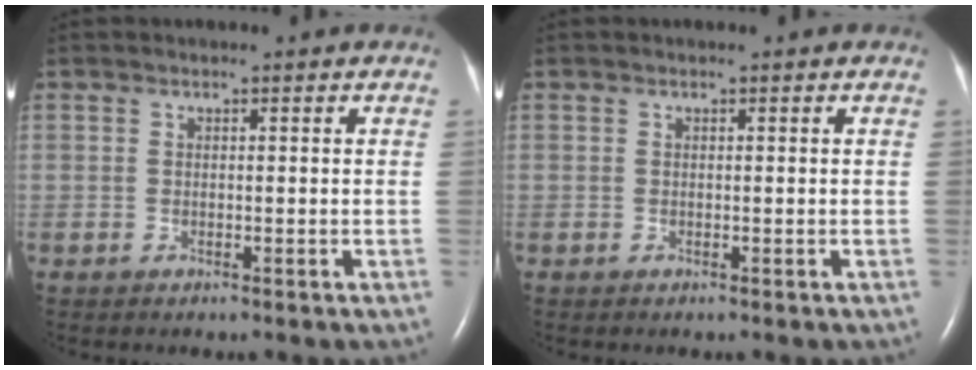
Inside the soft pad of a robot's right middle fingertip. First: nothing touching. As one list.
[{"total": 0.0}]